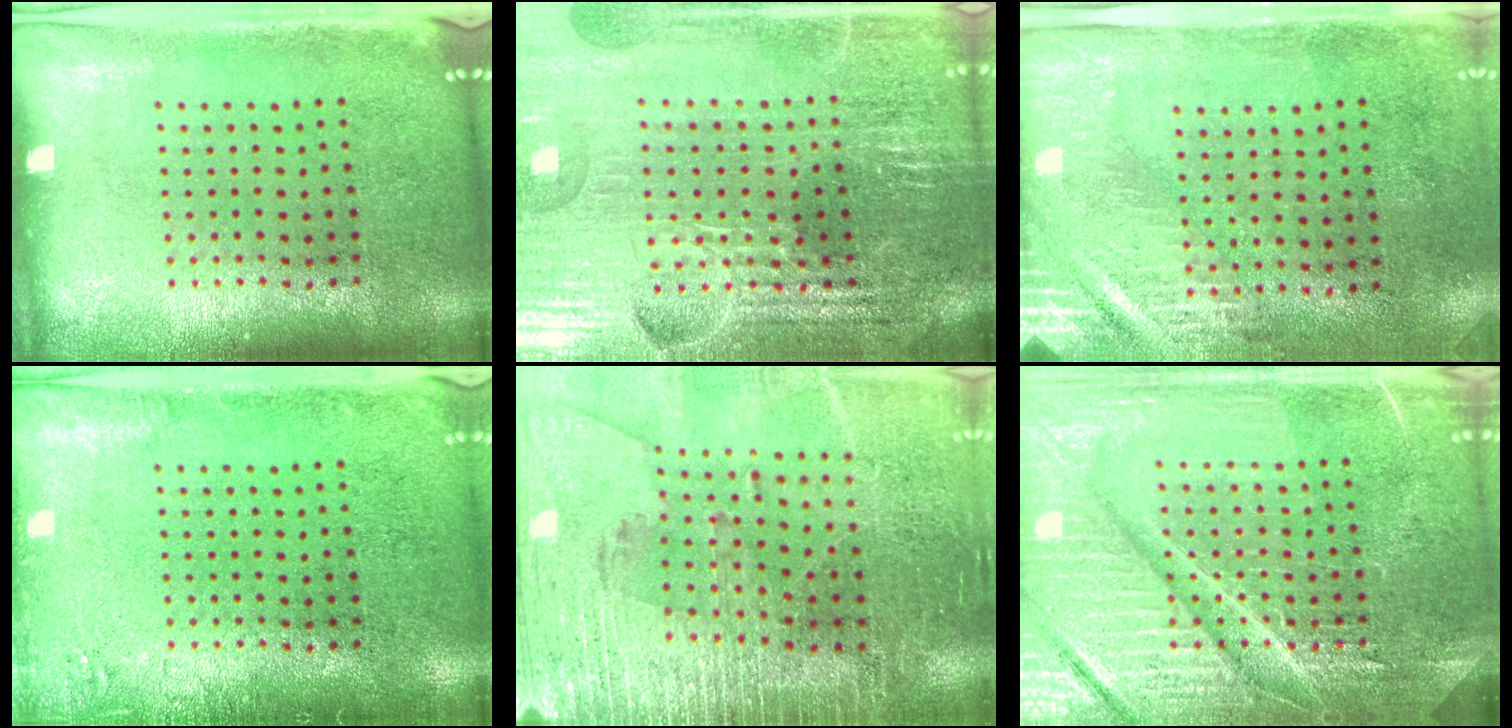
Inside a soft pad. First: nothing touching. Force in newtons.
{"total": 4.2, "press": 4.0, "slide": 1.1}
{"total": 2.9, "press": 2.5, "slide": 1.5}
{"total": 1.5, "press": 1.4, "slide": 0.3}
{"total": 3.1, "press": 3.0, "slide": 0.5}
{"total": 7.4, "press": 7.4, "slide": 1.0}